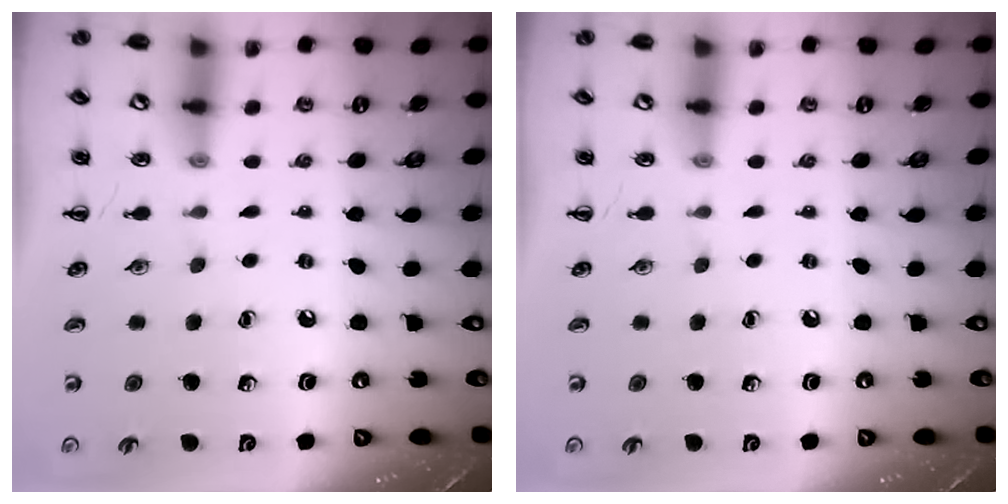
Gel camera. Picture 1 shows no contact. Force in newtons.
{"total": 0.0}